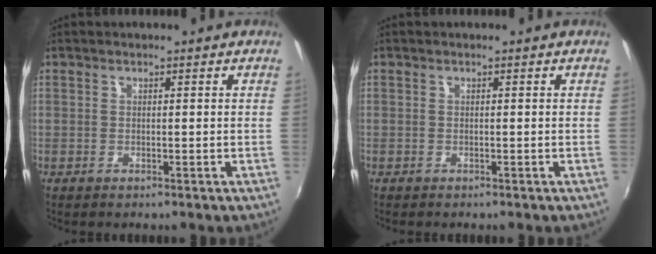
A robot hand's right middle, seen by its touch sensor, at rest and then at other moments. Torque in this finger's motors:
{"motor_torque": [-0.14, -0.24, -0.17, -0.01]}